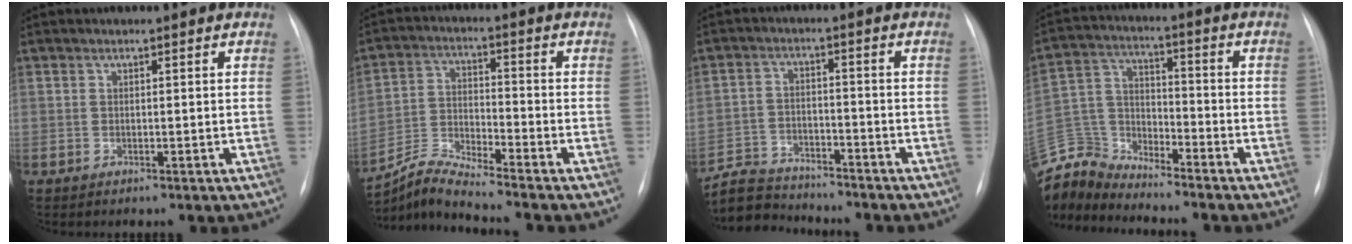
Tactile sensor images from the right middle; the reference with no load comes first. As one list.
[{"total": 8.0, "force": [-7.7, -1.6, 1.6], "torque": [-0.045, -0.008, -0.149]}, {"total": 8.8, "force": [-8.5, 1.9, 0.8], "torque": [-0.024, 0.005, -0.149]}, {"total": 10.4, "force": [-10.3, 1.1, -0.4], "torque": [-0.002, 0.033, -0.208]}]